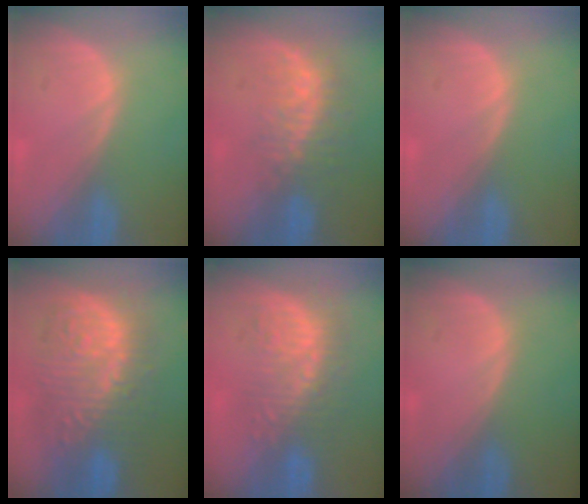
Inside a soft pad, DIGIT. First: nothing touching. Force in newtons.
{"total": 8.3, "press": 6.9, "slide": 4.5}
{"total": 0.0}
{"total": 13.4, "press": 13.4, "slide": 1.3}
{"total": 9.1, "press": 8.6, "slide": 3.0}
{"total": 0.0}